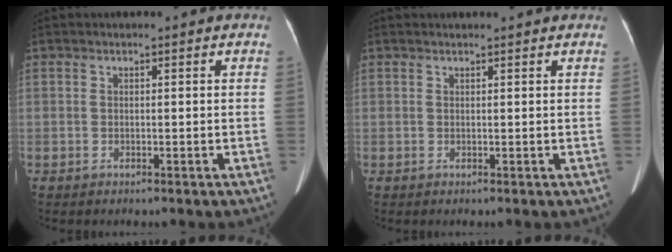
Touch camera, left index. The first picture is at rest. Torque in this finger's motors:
{"motor_torque": [-0.81, -0.07, -0.39, -0.01]}